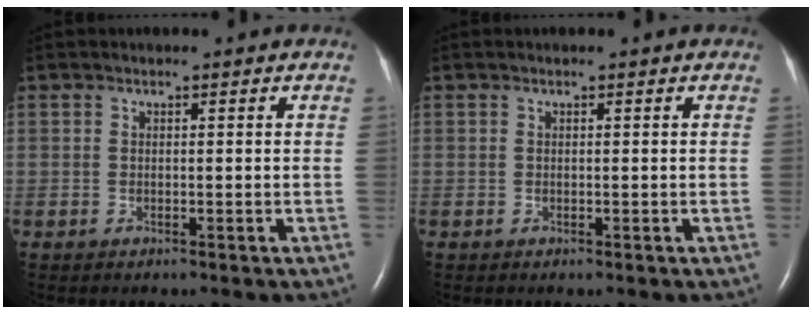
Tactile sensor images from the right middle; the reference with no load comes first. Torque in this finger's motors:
{"motor_torque": [0.09, 0.04, 0.01, 0.00]}